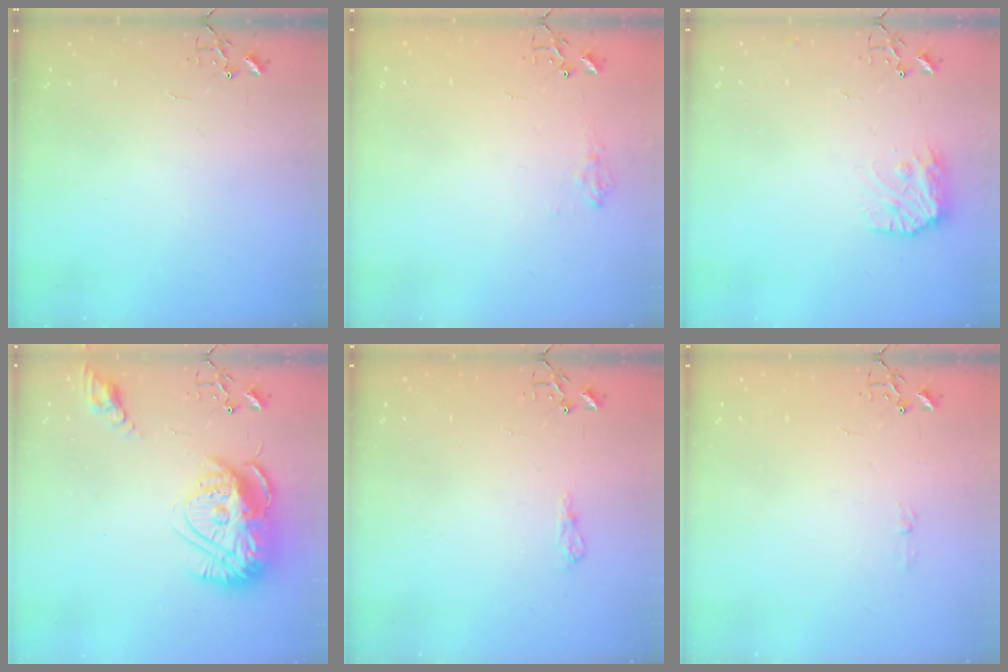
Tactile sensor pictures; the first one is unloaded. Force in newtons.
{"total": 7.3, "press": 7.3, "slide": 0.3}
{"total": 10.4, "press": 10.4, "slide": 0.6}
{"total": 19.5, "press": 19.4, "slide": 1.7}
{"total": 7.0, "press": 7.0, "slide": 0.8}
{"total": 2.9, "press": 2.9, "slide": 0.5}